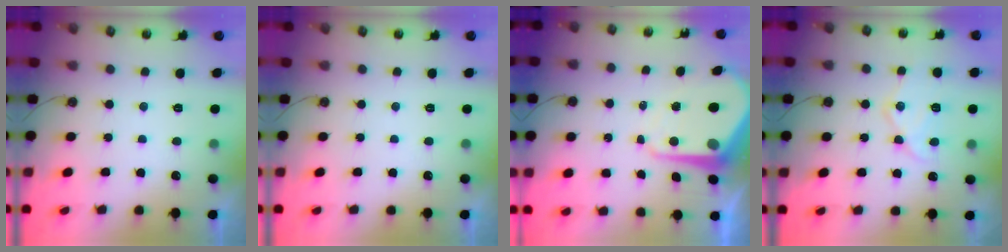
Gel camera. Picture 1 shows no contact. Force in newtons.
{"total": 0.0}
{"total": 10.2, "press": 10.1, "slide": 1.1}
{"total": 15.6, "press": 15.5, "slide": 1.3}